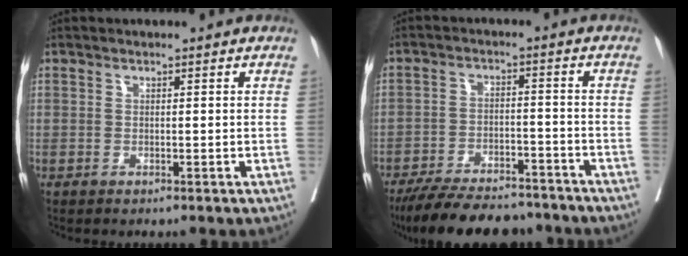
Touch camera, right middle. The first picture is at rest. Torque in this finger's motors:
{"motor_torque": [1.12, -1.02, 0.38, 0.06]}